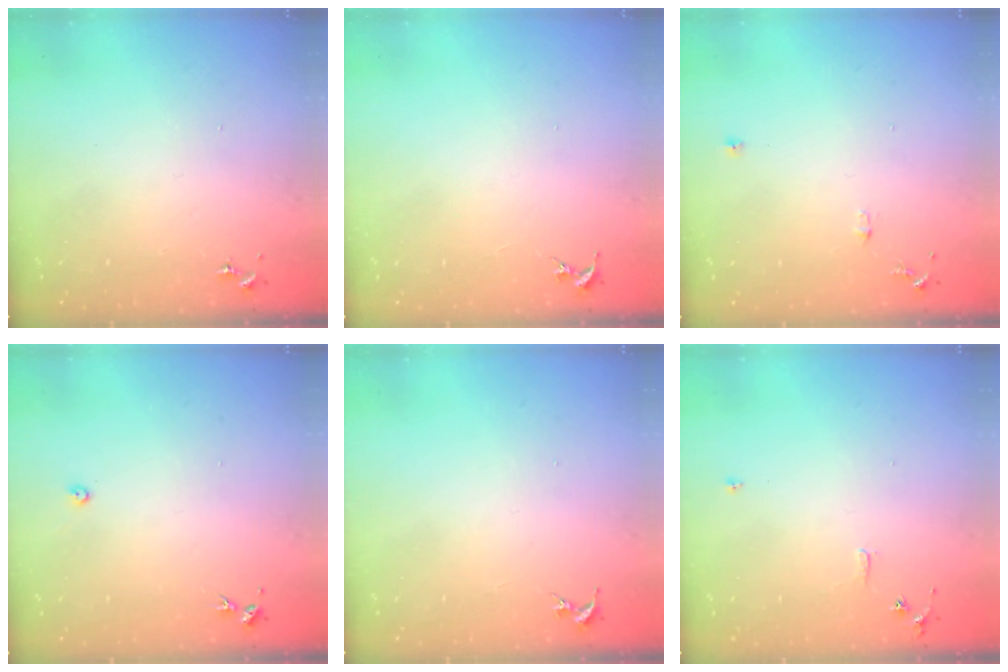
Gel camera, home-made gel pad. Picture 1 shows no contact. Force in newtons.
{"total": 0.0}
{"total": 6.1, "press": 6.1, "slide": 0.7}
{"total": 2.2, "press": 2.2, "slide": 0.3}
{"total": 0.0}
{"total": 5.6, "press": 5.6, "slide": 0.6}